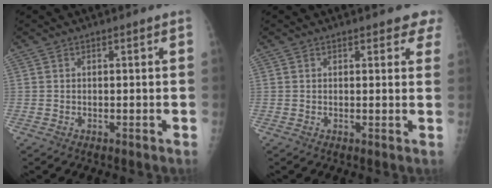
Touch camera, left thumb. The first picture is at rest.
{"total": 3.6, "force": [2.9, 1.5, 1.4], "torque": [0.016, -0.009, 0.021]}